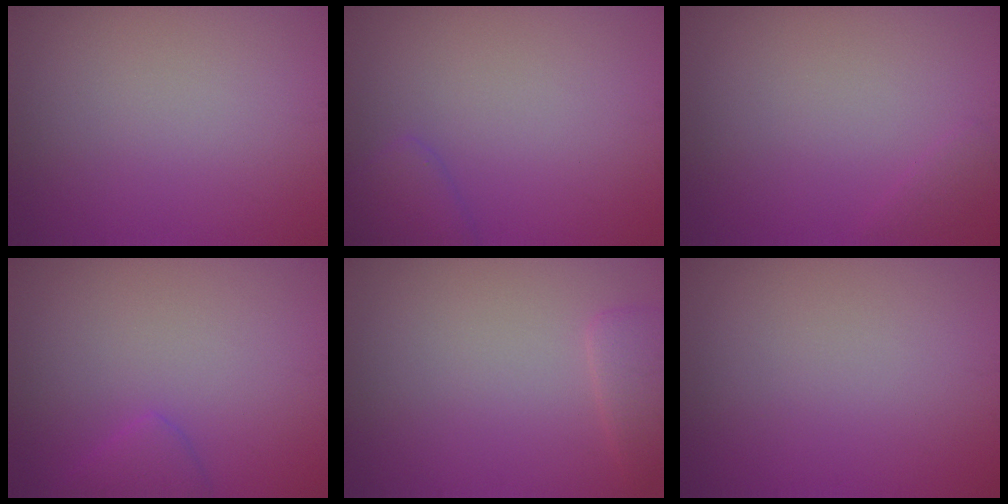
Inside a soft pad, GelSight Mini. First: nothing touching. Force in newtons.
{"total": 1.9, "press": 1.9, "slide": 0.1}
{"total": 0.7, "press": 0.7, "slide": 0.0}
{"total": 1.7, "press": 1.7, "slide": 0.1}
{"total": 1.6, "press": 1.6, "slide": 0.2}
{"total": 0.0}